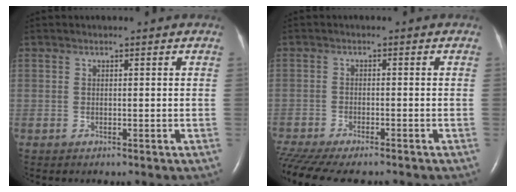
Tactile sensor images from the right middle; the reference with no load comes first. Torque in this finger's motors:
{"motor_torque": [1.06, -1.07, 0.24, 0.08]}